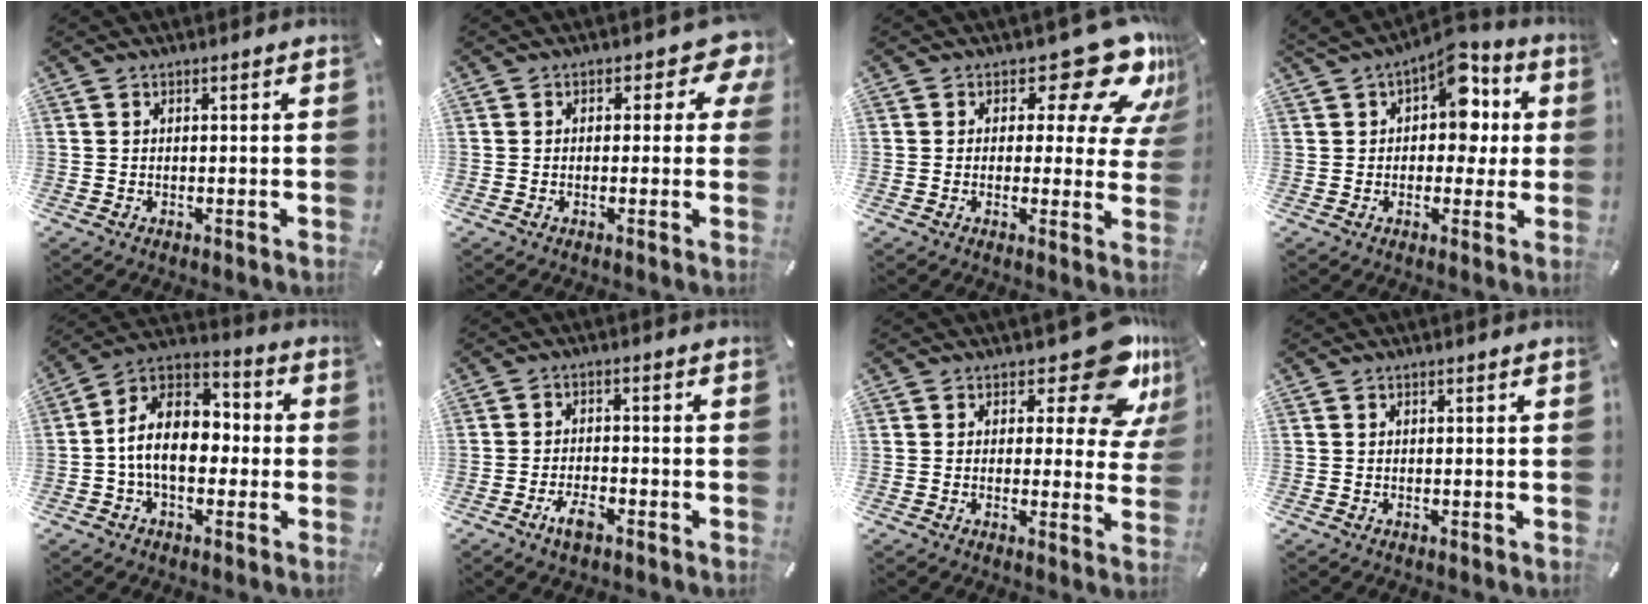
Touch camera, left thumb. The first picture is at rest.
{"total": 6.2, "force": [1.9, 3.7, 4.6], "torque": [-0.051, -0.008, 0.027]}
{"total": 17.3, "force": [9.7, 8.1, 11.8], "torque": [-0.139, -0.072, 0.160]}
{"total": 12.1, "force": [3.4, 8.2, 8.2], "torque": [-0.106, -0.017, 0.060]}
{"total": 12.9, "force": [-2.7, 8.7, 9.2], "torque": [-0.180, 0.022, -0.050]}
{"total": 4.5, "force": [-3.0, 1.9, 2.8], "torque": [-0.063, 0.011, -0.057]}
{"total": 13.6, "force": [8.0, 6.0, 9.2], "torque": [-0.106, -0.060, 0.133]}
{"total": 0.0}